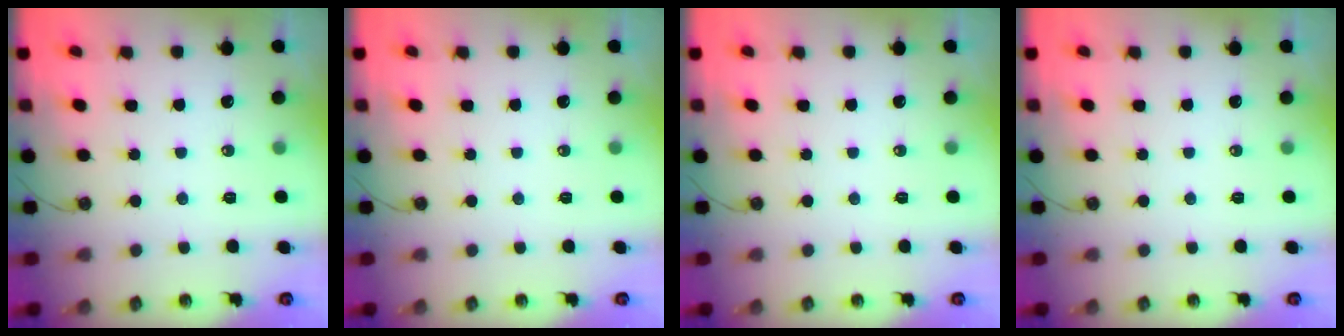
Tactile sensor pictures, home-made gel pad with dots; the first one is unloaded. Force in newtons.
{"total": 0.0}
{"total": 0.0}
{"total": 0.0}